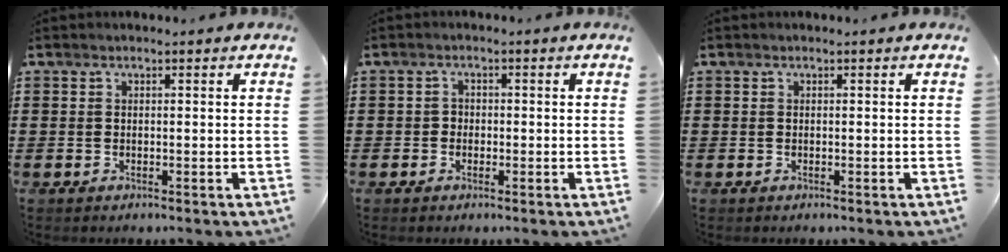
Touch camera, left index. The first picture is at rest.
{"total": 1.3, "force": [-0.7, 1.1, 0.3], "torque": [-0.010, 0.004, -0.016]}
{"total": 0.0}